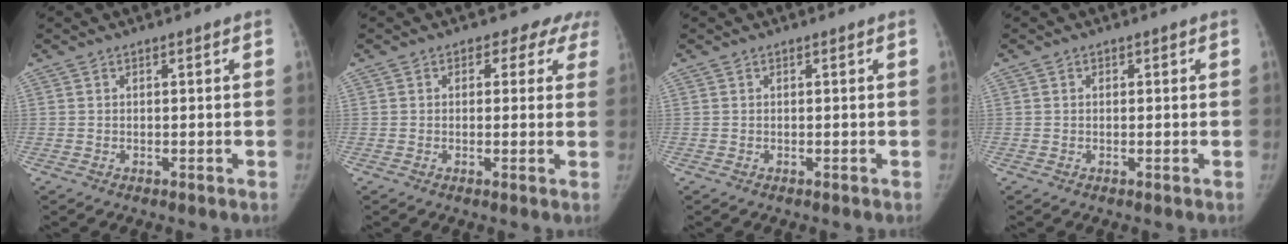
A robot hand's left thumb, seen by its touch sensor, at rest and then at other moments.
{"total": 5.2, "force": [3.0, 4.0, 1.7], "torque": [0.026, -0.004, 0.018]}
{"total": 0.0}
{"total": 0.8, "force": [0.1, 0.7, 0.2], "torque": [0.005, 0.002, -0.003]}